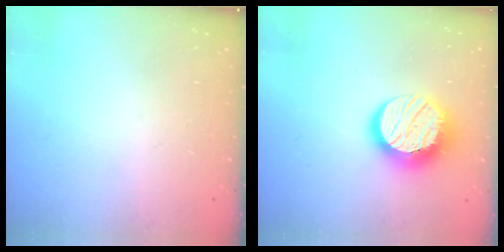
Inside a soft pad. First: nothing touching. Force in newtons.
{"total": 15.2, "press": 15.1, "slide": 0.8}